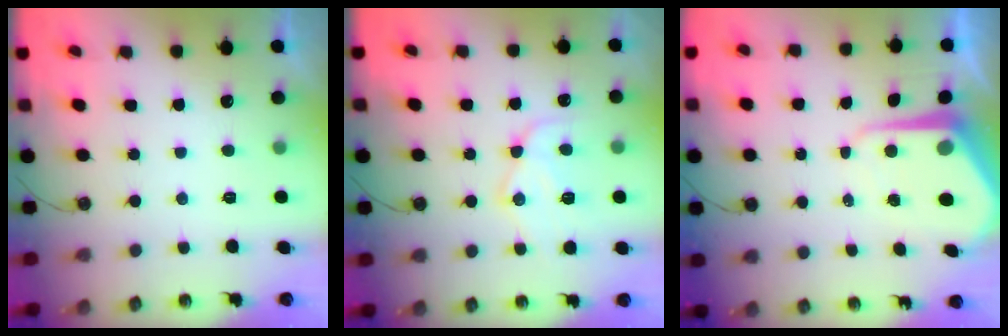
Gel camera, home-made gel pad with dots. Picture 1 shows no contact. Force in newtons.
{"total": 12.8, "press": 12.8, "slide": 1.0}
{"total": 8.4, "press": 8.4, "slide": 0.7}